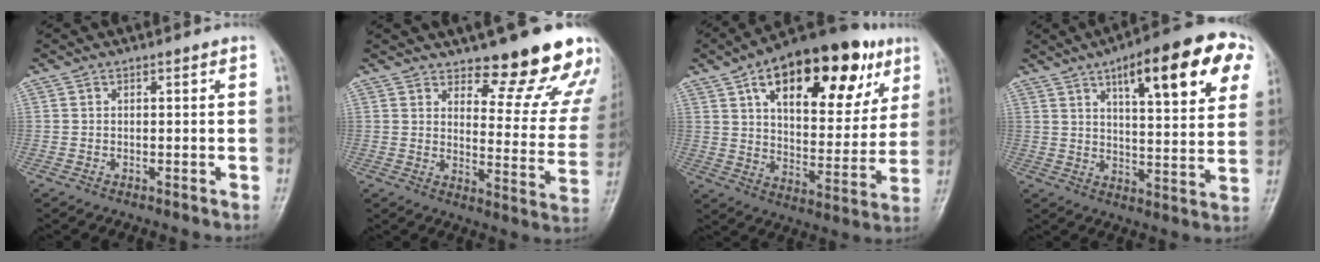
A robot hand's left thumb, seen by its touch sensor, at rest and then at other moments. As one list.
[{"total": 16.8, "force": [13.6, 5.0, 8.5], "torque": [-0.055, -0.107, 0.165]}, {"total": 27.3, "force": [13.3, 13.0, 20.0], "torque": [-0.261, -0.010, 0.200]}, {"total": 20.5, "force": [9.3, 6.2, 17.2], "torque": [-0.207, -0.009, 0.126]}]